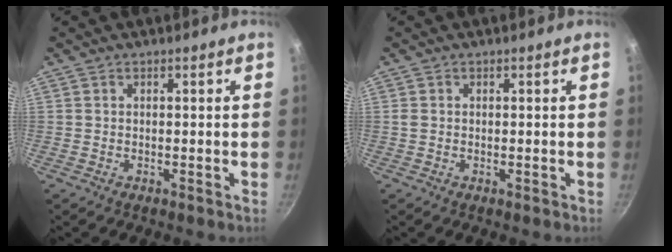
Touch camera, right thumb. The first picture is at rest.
{"total": 0.8, "force": [0.0, 0.5, 0.6], "torque": [-0.011, 0.001, -0.002]}